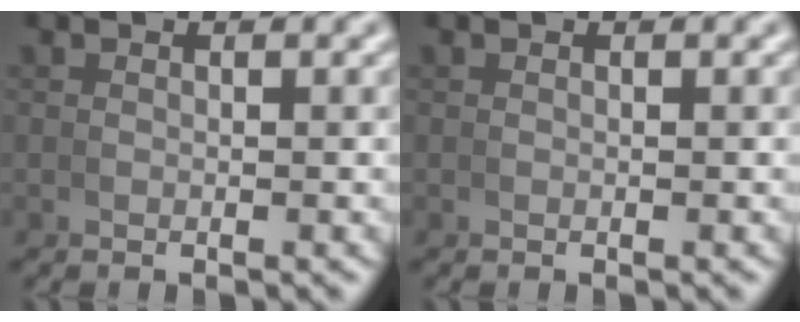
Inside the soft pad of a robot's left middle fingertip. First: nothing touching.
{"total": 0.8, "force": [0.1, -0.7, -0.2], "torque": [0.010, -0.002, 0.006]}